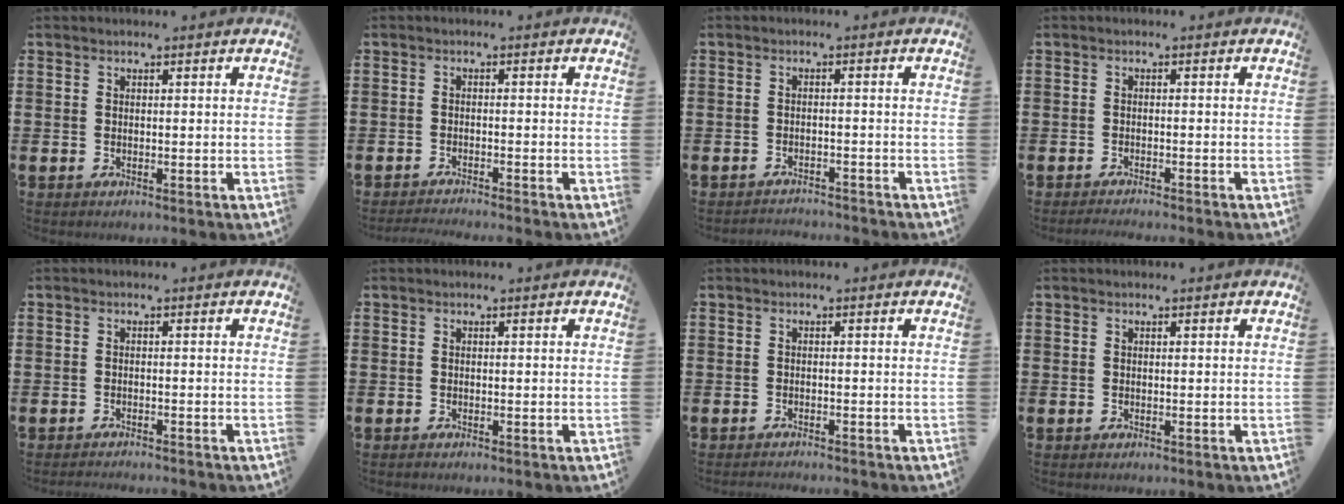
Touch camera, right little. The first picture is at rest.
{"total": 1.3, "force": [-1.3, -0.2, 0.1], "torque": [-0.002, 0.002, -0.026]}
{"total": 1.6, "force": [-1.6, -0.1, -0.2], "torque": [-0.001, 0.004, -0.036]}
{"total": 1.0, "force": [-1.0, -0.2, 0.2], "torque": [-0.003, -0.002, -0.020]}
{"total": 1.0, "force": [-0.9, -0.1, 0.0], "torque": [-0.001, 0.001, -0.020]}
{"total": 0.0}
{"total": 0.8, "force": [-0.8, -0.1, 0.0], "torque": [-0.001, 0.000, -0.018]}
{"total": 0.0}